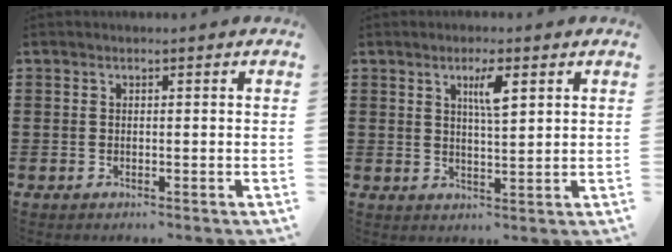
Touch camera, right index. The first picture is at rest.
{"total": 4.2, "force": [1.9, 0.9, 3.6], "torque": [-0.060, 0.001, 0.027]}